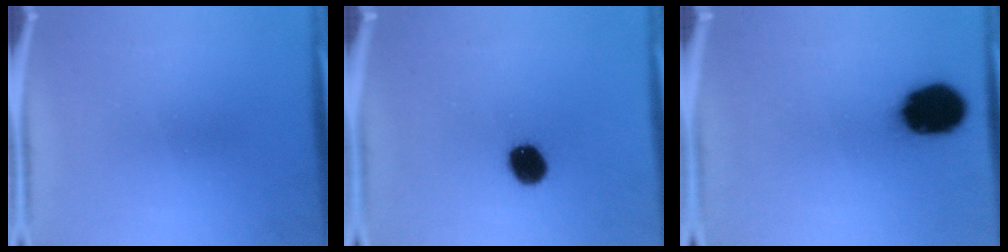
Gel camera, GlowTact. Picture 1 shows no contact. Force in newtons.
{"total": 7.8}
{"total": 15.3}